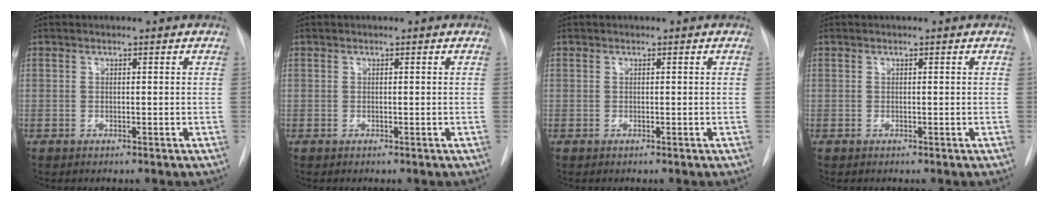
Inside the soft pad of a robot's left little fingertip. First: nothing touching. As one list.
[{"total": 0.0}, {"total": 0.0}, {"total": 0.0}]